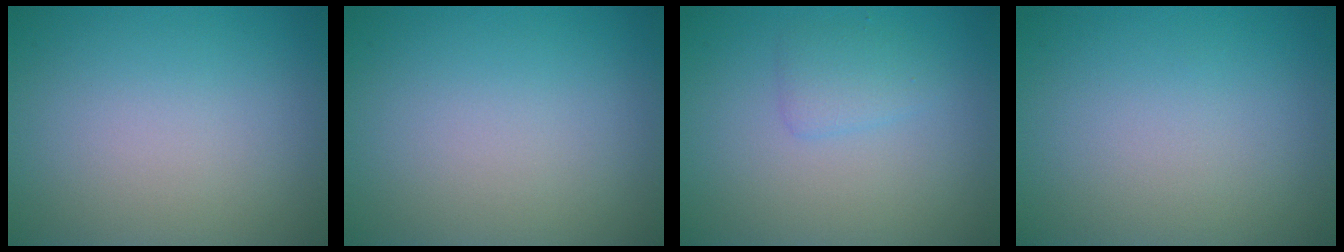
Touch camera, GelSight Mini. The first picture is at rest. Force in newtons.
{"total": 0.0}
{"total": 1.6, "press": 1.6, "slide": 0.1}
{"total": 0.0}